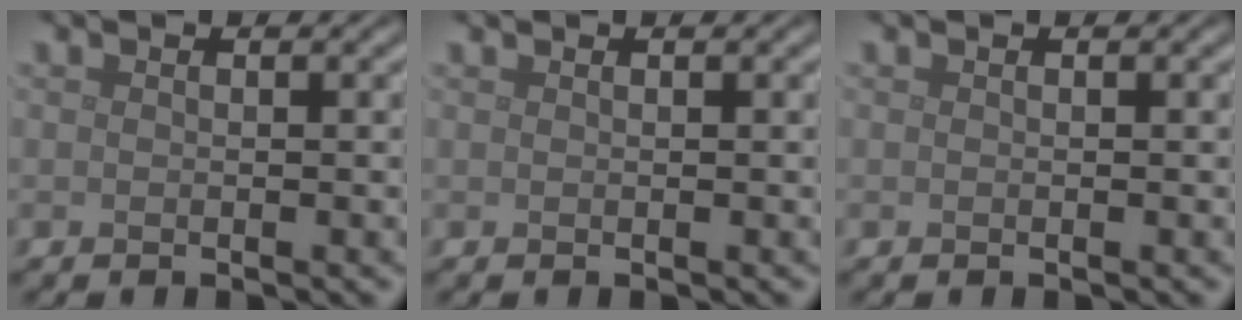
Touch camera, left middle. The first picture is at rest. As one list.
[{"total": 0.0}, {"total": 0.0}]